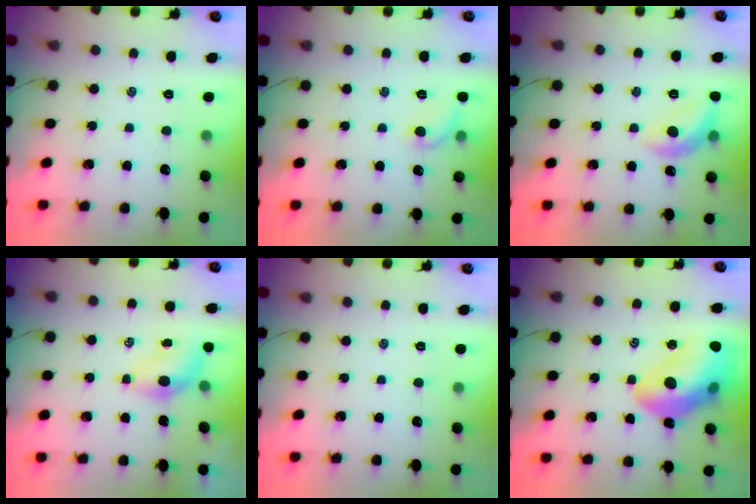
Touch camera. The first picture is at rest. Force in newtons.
{"total": 6.6, "press": 6.5, "slide": 1.3}
{"total": 10.8, "press": 10.7, "slide": 1.1}
{"total": 4.0, "press": 3.9, "slide": 0.8}
{"total": 0.0}
{"total": 19.7, "press": 19.2, "slide": 4.3}